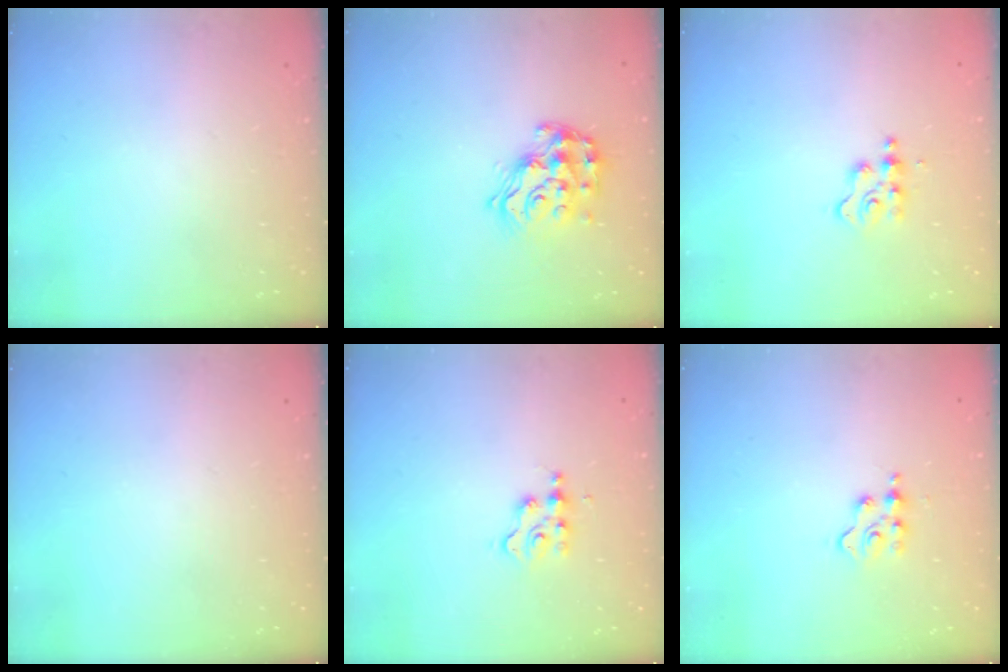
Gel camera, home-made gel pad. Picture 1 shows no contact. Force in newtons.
{"total": 15.5, "press": 15.5, "slide": 0.9}
{"total": 2.1, "press": 2.0, "slide": 0.4}
{"total": 0.0}
{"total": 2.8, "press": 2.8, "slide": 0.3}
{"total": 3.0, "press": 3.0, "slide": 0.4}